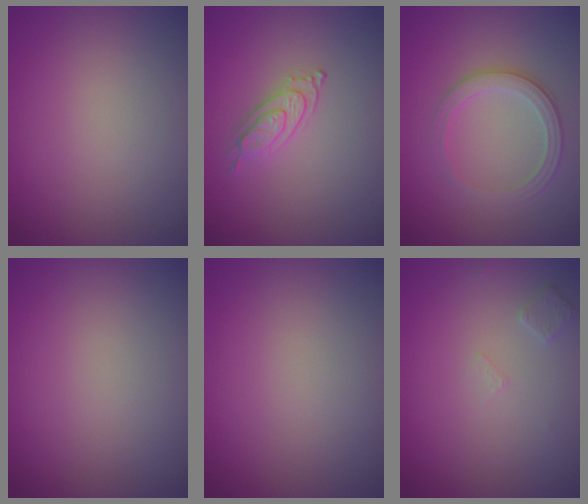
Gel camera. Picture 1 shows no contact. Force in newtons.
{"total": 2.2, "press": 2.1, "slide": 0.6}
{"total": 2.8, "press": 2.6, "slide": 0.9}
{"total": 0.0}
{"total": 0.0}
{"total": 1.2, "press": 1.1, "slide": 0.3}